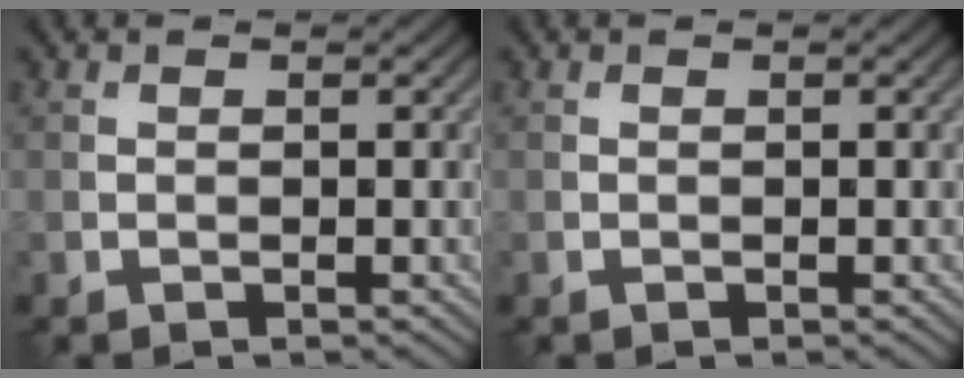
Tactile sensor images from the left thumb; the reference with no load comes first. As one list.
[{"total": 0.0}]